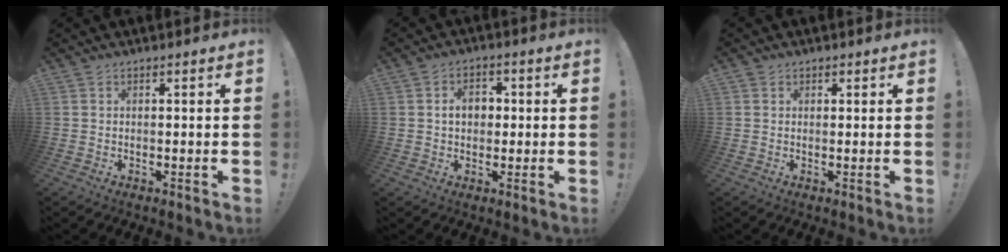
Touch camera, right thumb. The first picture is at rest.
{"total": 5.8, "force": [0.4, 4.5, 3.8], "torque": [-0.053, 0.006, 0.003]}
{"total": 1.0, "force": [0.6, 0.8, 0.1], "torque": [0.002, -0.001, 0.011]}